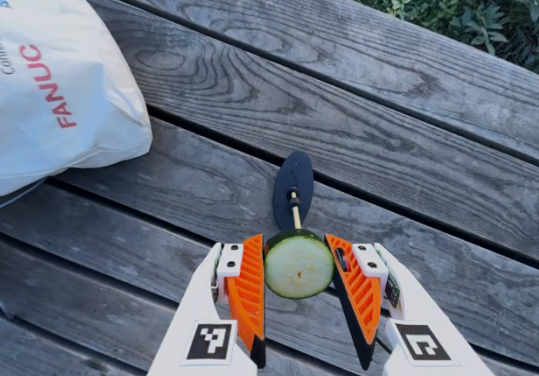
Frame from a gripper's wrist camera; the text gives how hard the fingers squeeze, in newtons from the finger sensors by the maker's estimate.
{"total": 9.5, "left": 9.0, "right": 10.0}